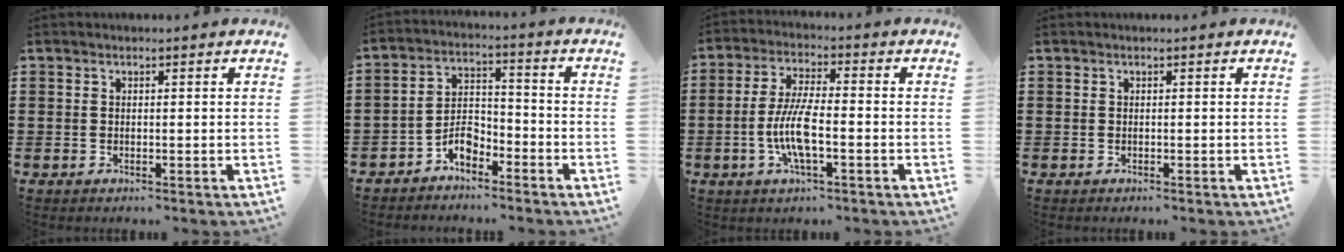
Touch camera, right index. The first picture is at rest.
{"total": 5.0, "force": [-3.6, 2.5, 2.4], "torque": [-0.050, 0.013, -0.071]}
{"total": 7.5, "force": [-2.0, 2.0, 6.9], "torque": [-0.157, -0.010, -0.046]}
{"total": 0.0}